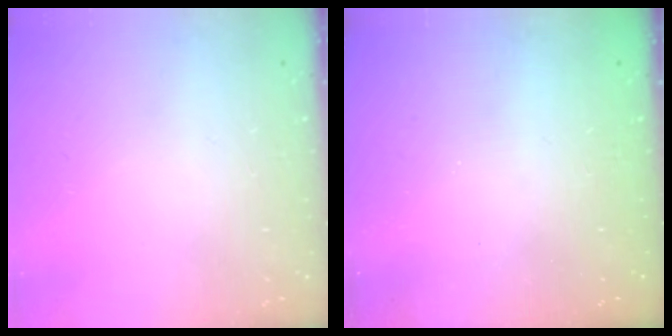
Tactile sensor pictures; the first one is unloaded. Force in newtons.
{"total": 2.5, "press": 2.4, "slide": 0.8}